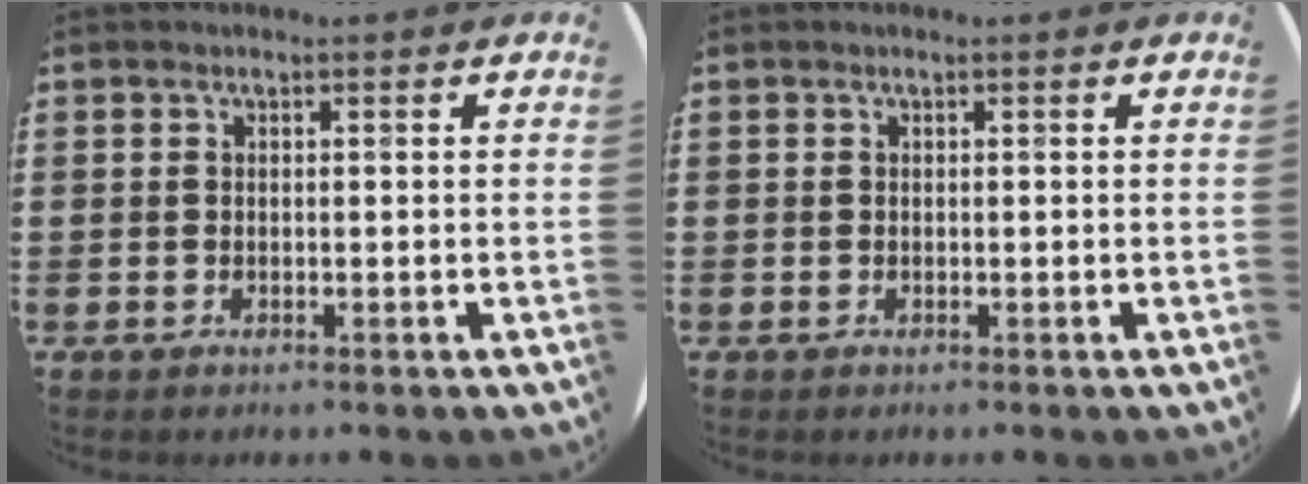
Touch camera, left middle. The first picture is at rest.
{"total": 0.0}